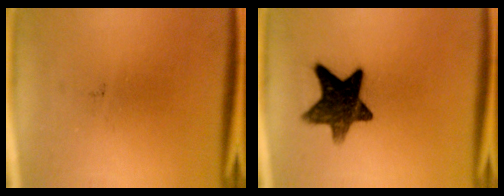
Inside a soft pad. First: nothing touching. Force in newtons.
{"total": 11.9}